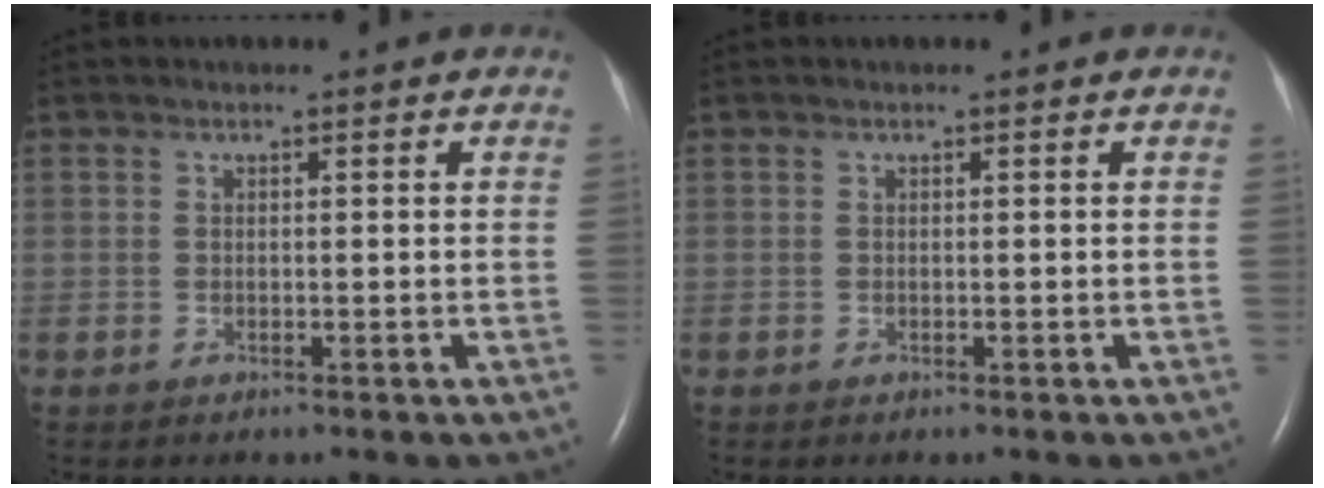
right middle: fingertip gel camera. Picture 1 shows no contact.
{"total": 0.0}